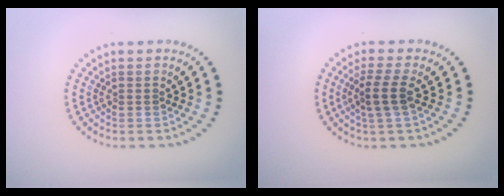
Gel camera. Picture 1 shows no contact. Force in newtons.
{"total": 2.5, "press": 2.0, "slide": 1.5}